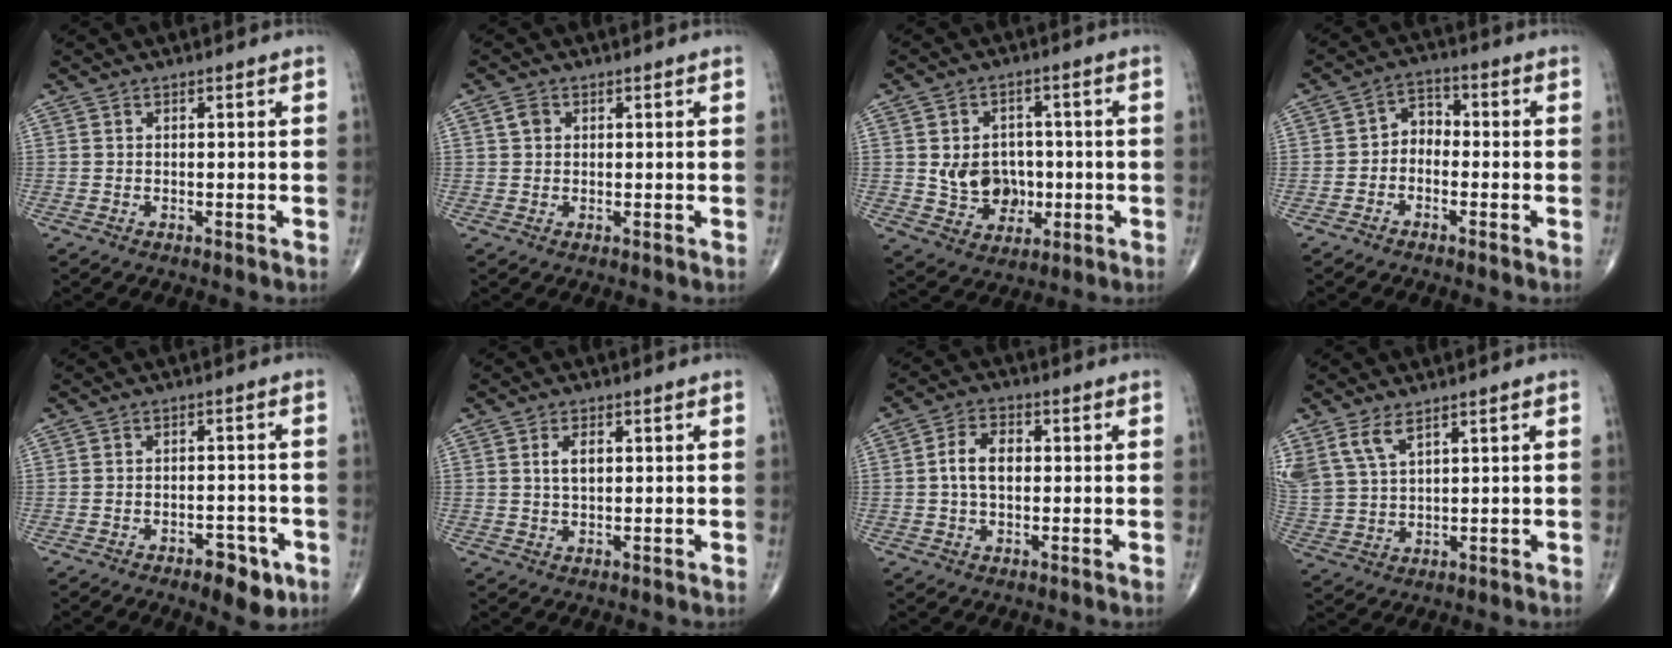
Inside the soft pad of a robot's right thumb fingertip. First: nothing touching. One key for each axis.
{"total": 2.0, "fx": 0.6, "fy": 1.6, "fz": 1.0, "tx": -0.016, "ty": 0.003, "tz": 0.010}
{"total": 9.4, "fx": -0.3, "fy": 7.8, "fz": 5.2, "tx": -0.043, "ty": 0.004, "tz": 0.006}
{"total": 4.3, "fx": -1.3, "fy": 3.3, "fz": 2.6, "tx": -0.024, "ty": 0.027, "tz": -0.038}
{"total": 6.5, "fx": -3.5, "fy": 3.2, "fz": 4.4, "tx": -0.042, "ty": 0.019, "tz": -0.045}
{"total": 3.4, "fx": 0.8, "fy": 1.8, "fz": 2.7, "tx": -0.049, "ty": -0.001, "tz": 0.014}
{"total": 6.3, "fx": 0.3, "fy": 4.0, "fz": 4.8, "tx": -0.084, "ty": 0.015, "tz": -0.002}
{"total": 7.7, "fx": 4.8, "fy": 3.4, "fz": 5.0, "tx": -0.111, "ty": -0.010, "tz": 0.109}